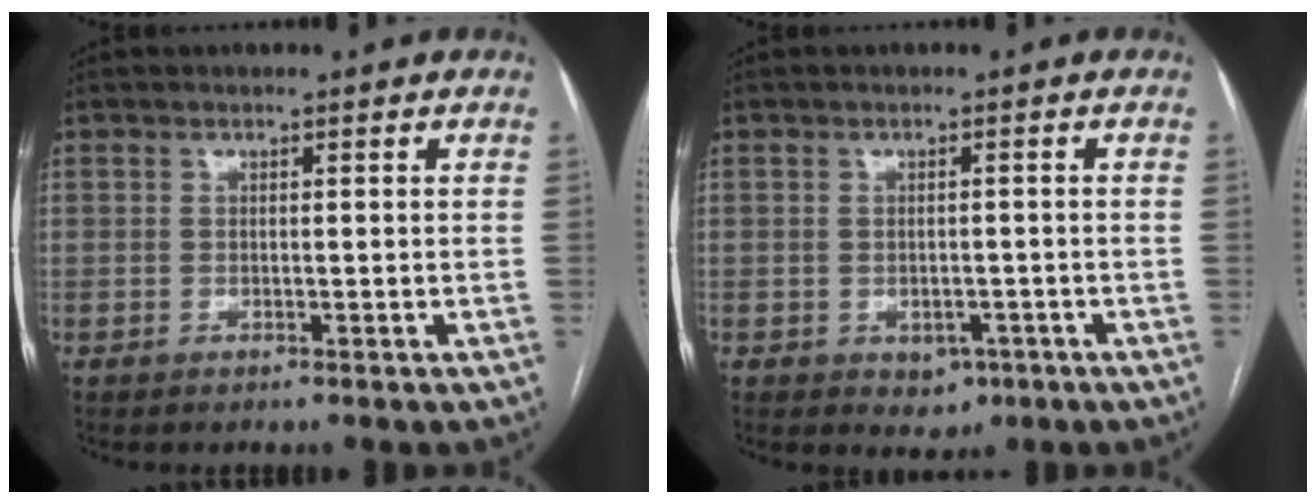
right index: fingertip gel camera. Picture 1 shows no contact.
{"total": 3.1, "force": [-1.4, 2.2, 1.6], "torque": [-0.013, 0.002, -0.009]}